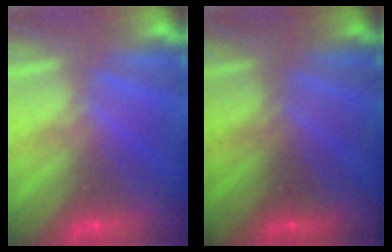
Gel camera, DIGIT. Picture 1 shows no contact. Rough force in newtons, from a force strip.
{"total": 2.7}